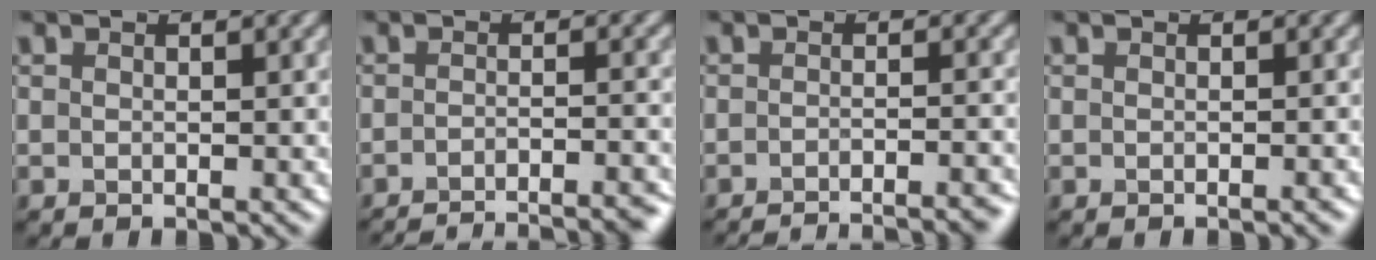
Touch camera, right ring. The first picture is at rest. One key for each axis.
{"total": 8.9, "fx": -8.1, "fy": 1.9, "fz": 3.3, "tx": -0.020, "ty": 0.004, "tz": -0.093}
{"total": 7.0, "fx": -6.2, "fy": 1.4, "fz": 2.8, "tx": -0.012, "ty": 0.008, "tz": -0.073}
{"total": 0.6, "fx": -0.4, "fy": 0.0, "fz": 0.4, "tx": -0.003, "ty": 0.002, "tz": -0.006}